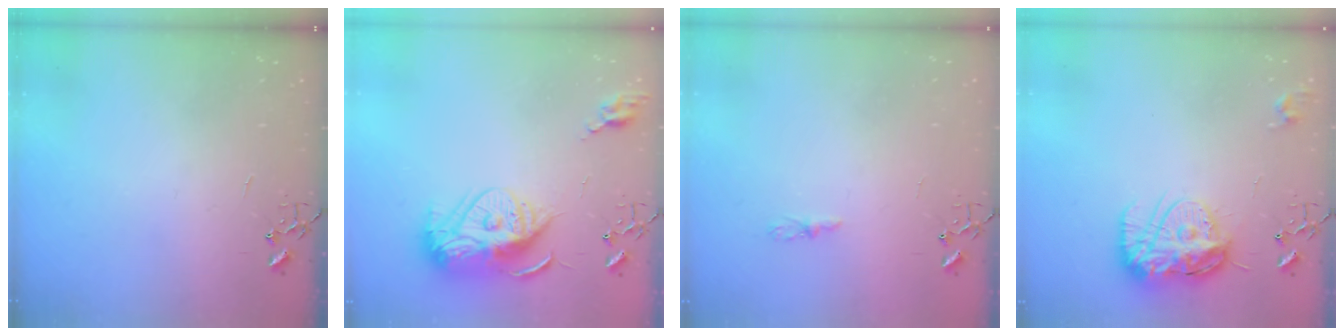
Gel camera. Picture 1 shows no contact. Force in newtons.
{"total": 15.7, "press": 15.6, "slide": 1.9}
{"total": 4.4, "press": 4.3, "slide": 0.5}
{"total": 14.9, "press": 14.8, "slide": 1.2}